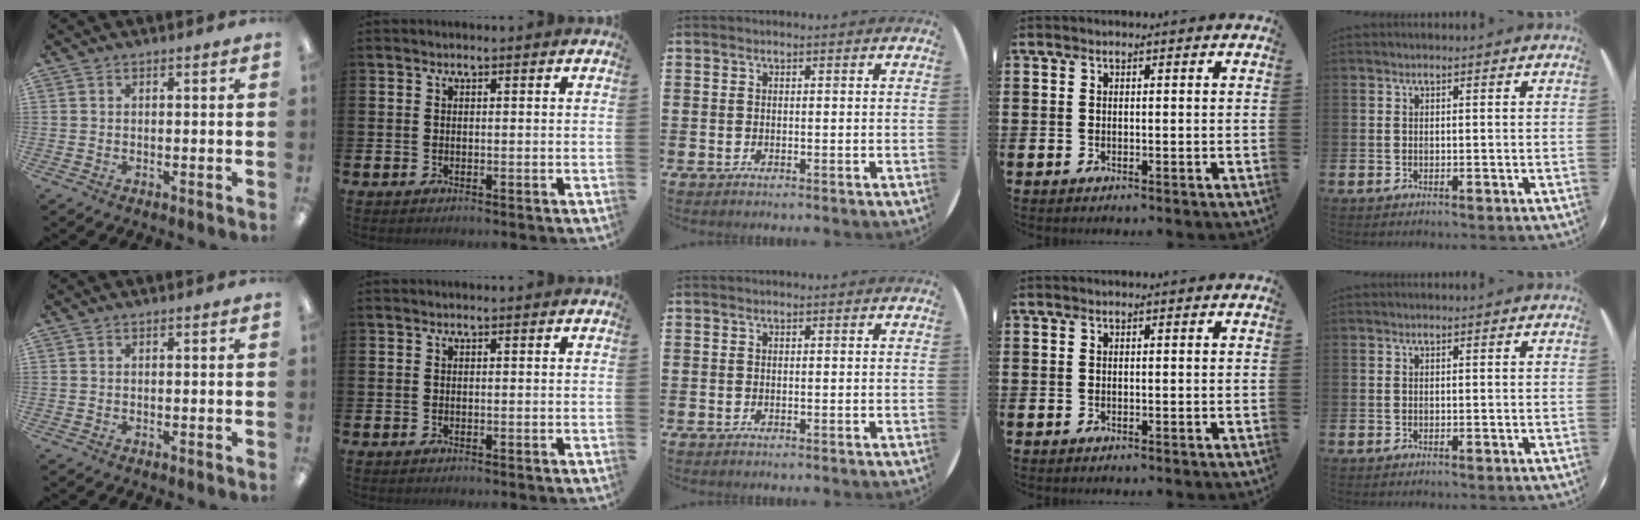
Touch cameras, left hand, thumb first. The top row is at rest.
{}